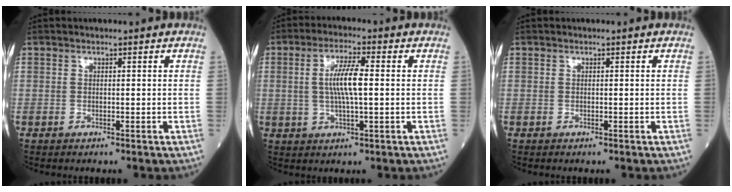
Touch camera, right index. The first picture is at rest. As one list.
[{"total": 6.8, "force": [0.5, 1.0, 6.8], "torque": [-0.134, 0.005, 0.007]}, {"total": 0.0}]